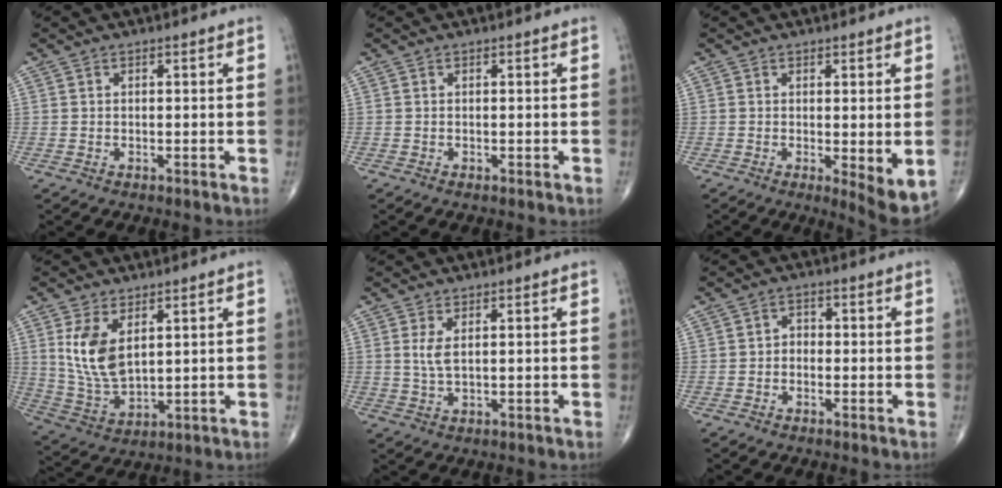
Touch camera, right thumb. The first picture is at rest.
{"total": 0.0}
{"total": 6.0, "force": [-0.7, 1.4, 5.8], "torque": [-0.081, -0.020, -0.007]}
{"total": 10.0, "force": [3.4, 5.3, 7.8], "torque": [-0.147, -0.018, 0.081]}
{"total": 2.8, "force": [0.8, 0.9, 2.5], "torque": [-0.059, -0.005, 0.022]}
{"total": 2.0, "force": [-0.7, 1.6, 1.0], "torque": [0.001, 0.011, -0.021]}